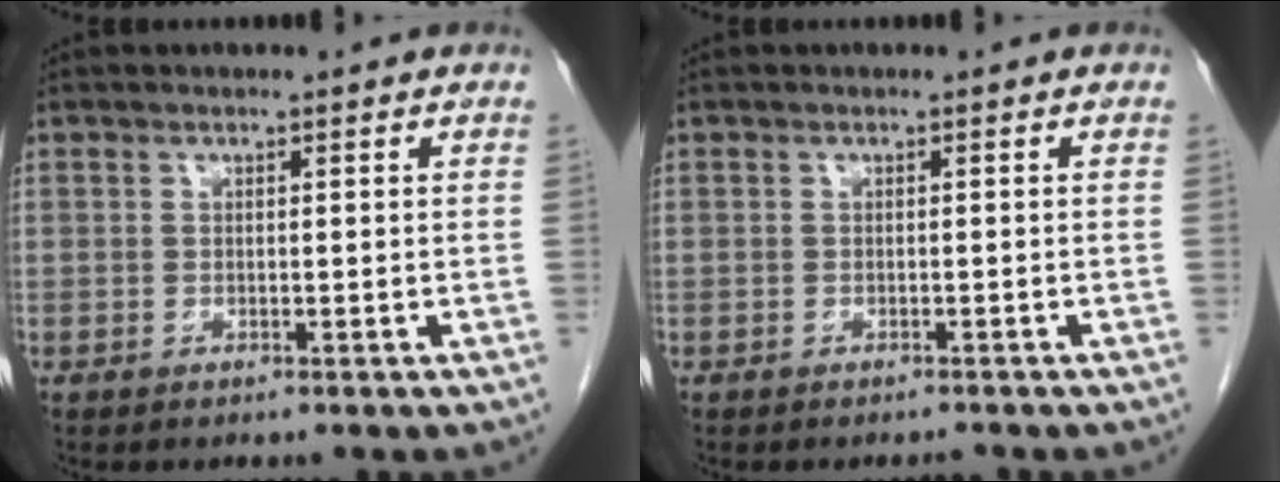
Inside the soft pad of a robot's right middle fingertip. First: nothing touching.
{"total": 0.7, "force": [-0.6, 0.0, 0.1], "torque": [-0.010, -0.005, -0.007]}